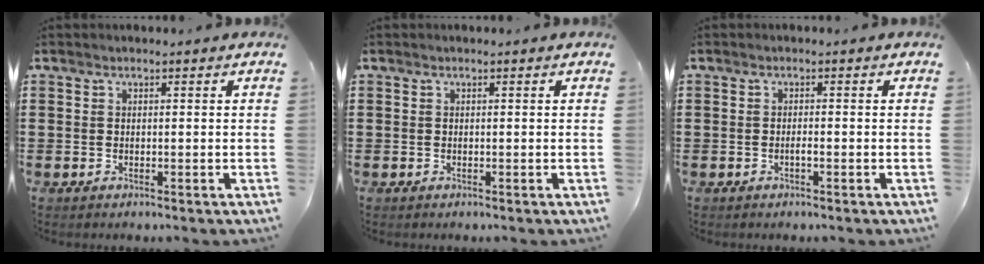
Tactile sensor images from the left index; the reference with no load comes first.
{"total": 0.0}
{"total": 0.8, "force": [-0.3, 0.1, 0.8], "torque": [-0.014, -0.004, -0.005]}